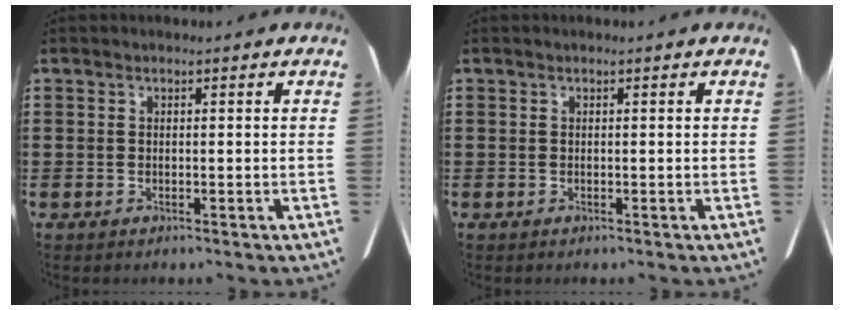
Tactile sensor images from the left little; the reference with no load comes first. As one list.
[{"total": 0.0}]